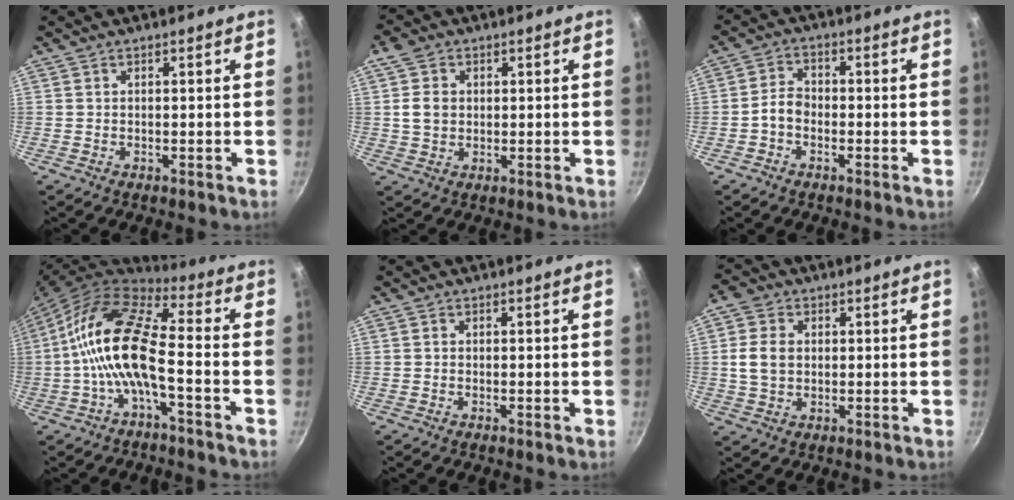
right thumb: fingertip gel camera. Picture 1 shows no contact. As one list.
[{"total": 5.3, "force": [0.9, 4.3, 3.0], "torque": [-0.039, -0.001, 0.012]}, {"total": 3.7, "force": [-1.5, 2.6, 2.1], "torque": [-0.033, 0.026, -0.035]}, {"total": 14.0, "force": [-2.8, 4.9, 12.8], "torque": [-0.256, 0.039, -0.068]}, {"total": 0.0}, {"total": 6.8, "force": [0.9, 5.2, 4.2], "torque": [-0.061, 0.002, 0.011]}]